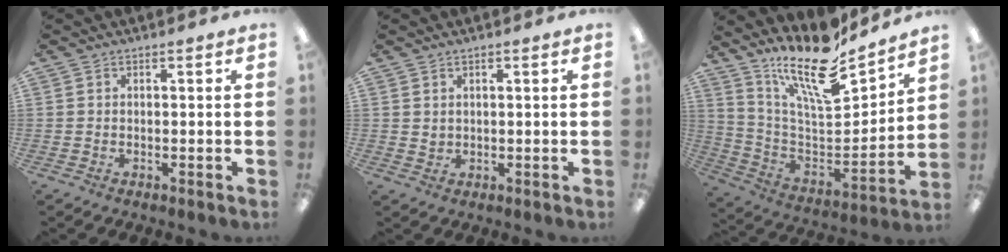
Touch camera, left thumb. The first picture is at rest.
{"total": 1.3, "force": [0.8, 0.9, 0.3], "torque": [-0.007, 0.002, 0.015]}
{"total": 19.2, "force": [15.1, 5.1, 10.8], "torque": [-0.198, -0.110, 0.257]}